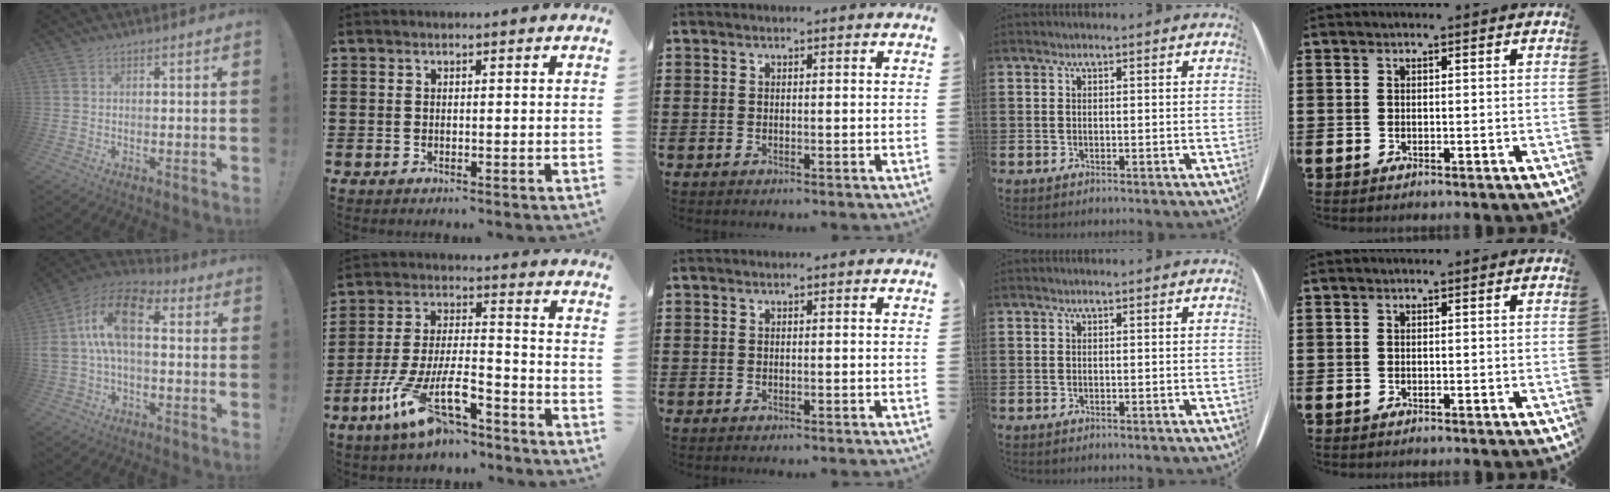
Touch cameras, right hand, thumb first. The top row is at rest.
{"thumb": {"total": 16.2, "force": [2.6, 8.9, 13.3], "torque": [-0.256, 0.015, 0.048]}, "index": {"total": 12.1, "force": [-7.8, 3.6, 8.6], "torque": [-0.185, 0.005, -0.152]}}